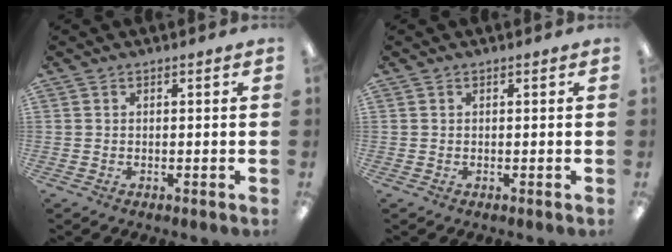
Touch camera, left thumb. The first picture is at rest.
{"total": 0.0}